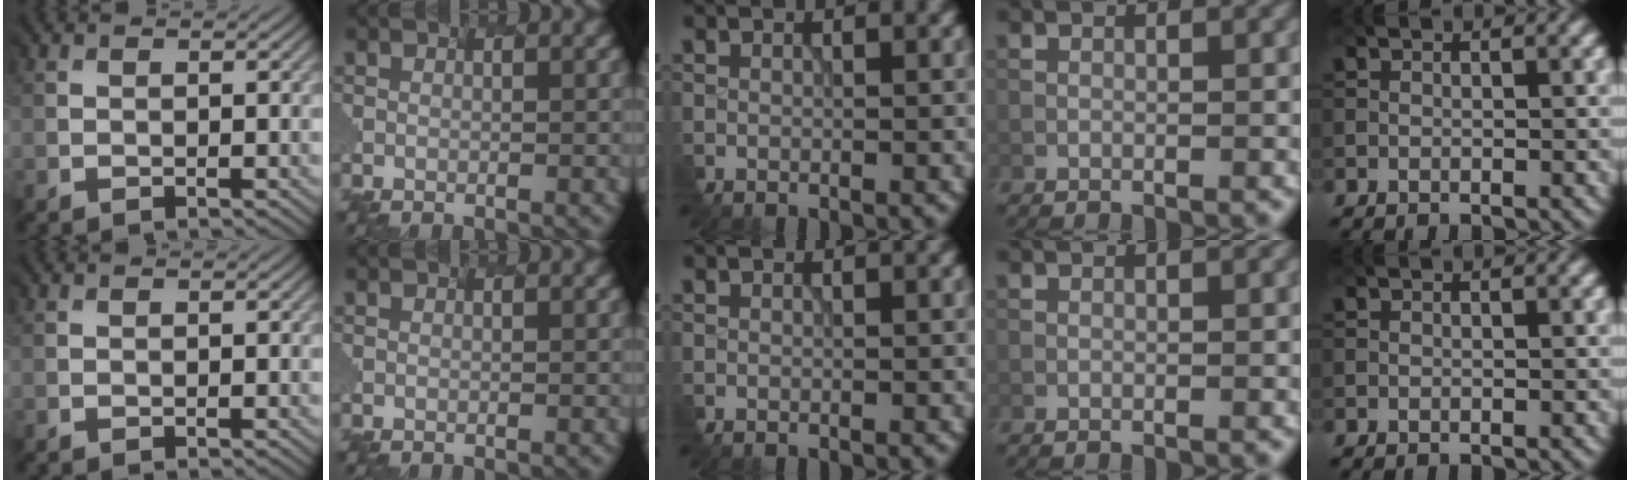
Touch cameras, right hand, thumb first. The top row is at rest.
{}